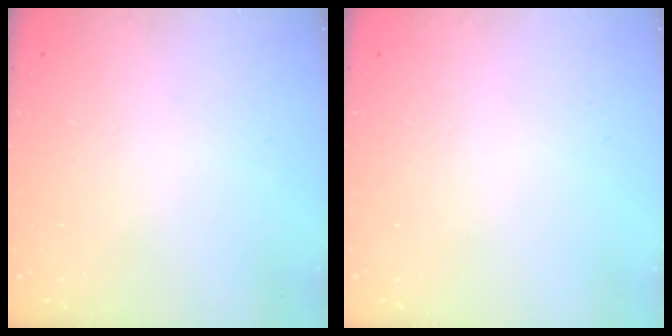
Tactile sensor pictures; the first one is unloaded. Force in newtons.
{"total": 0.0}